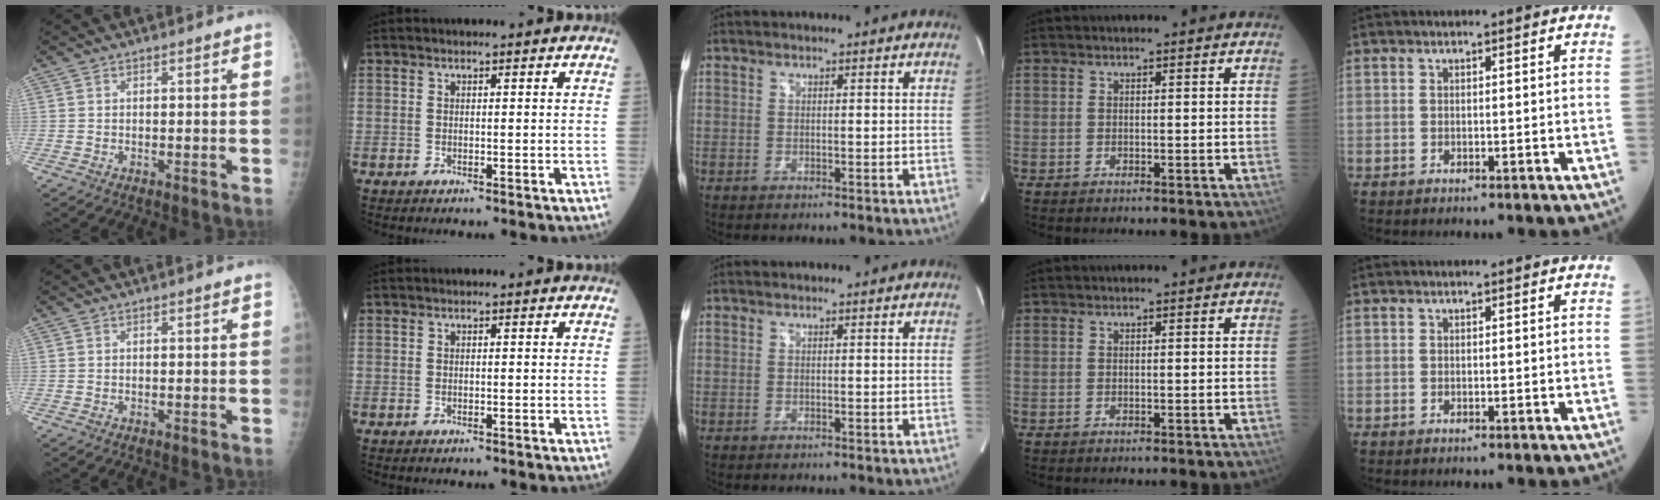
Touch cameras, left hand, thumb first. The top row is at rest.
{}